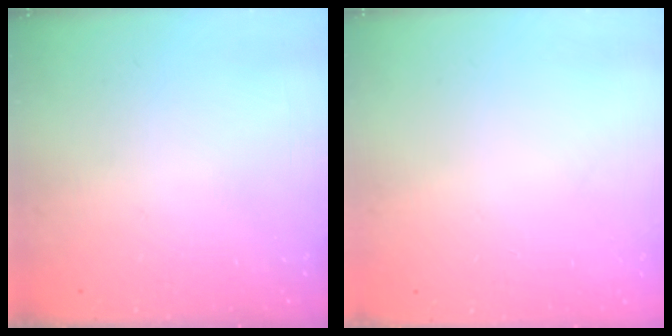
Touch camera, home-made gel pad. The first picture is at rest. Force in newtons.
{"total": 0.0}